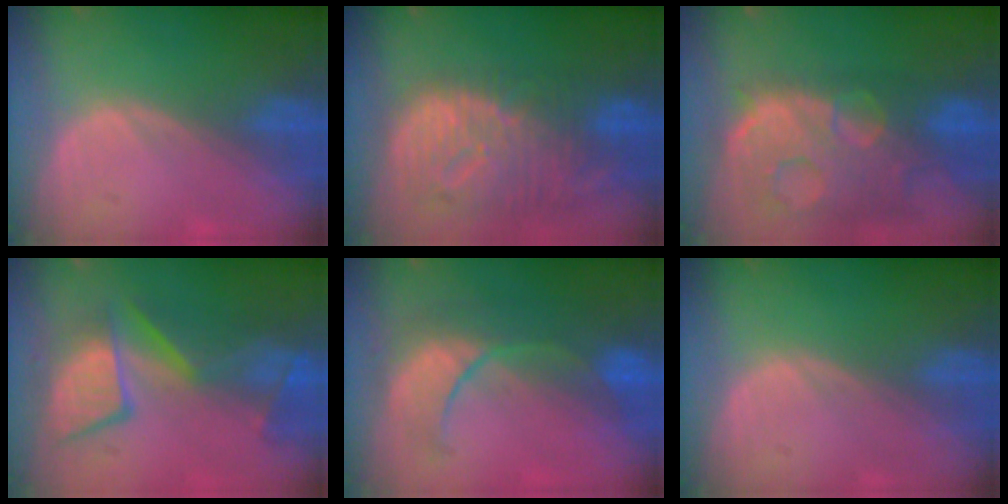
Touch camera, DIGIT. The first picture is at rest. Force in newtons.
{"total": 12.5, "press": 10.8, "slide": 6.4}
{"total": 14.3, "press": 11.6, "slide": 8.4}
{"total": 10.0, "press": 9.6, "slide": 2.7}
{"total": 8.9, "press": 8.5, "slide": 2.6}
{"total": 0.0}